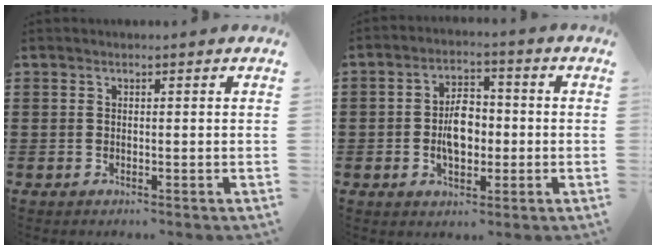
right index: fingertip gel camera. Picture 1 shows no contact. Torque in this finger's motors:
{"motor_torque": [2.14, 0.00, 0.87, 0.21]}